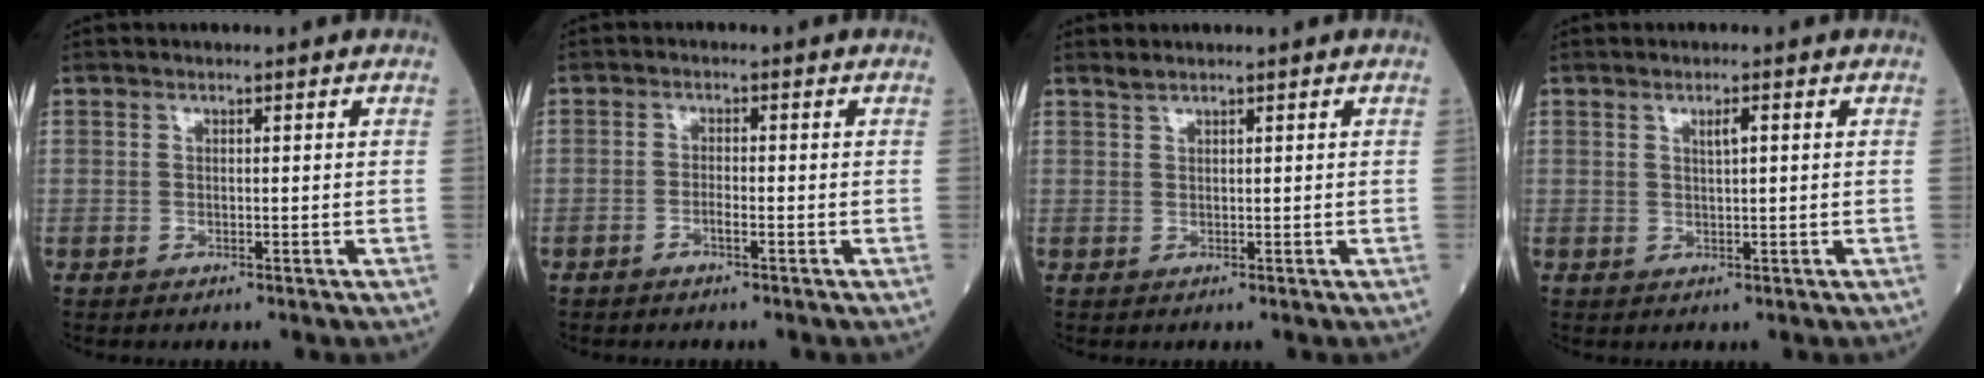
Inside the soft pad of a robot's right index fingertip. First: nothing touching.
{"total": 1.4, "force": [-0.9, 0.2, 1.0], "torque": [-0.020, 0.003, -0.019]}
{"total": 0.7, "force": [0.7, 0.0, 0.1], "torque": [-0.008, 0.008, 0.018]}
{"total": 1.5, "force": [0.6, 0.2, 1.4], "torque": [-0.025, 0.000, 0.009]}